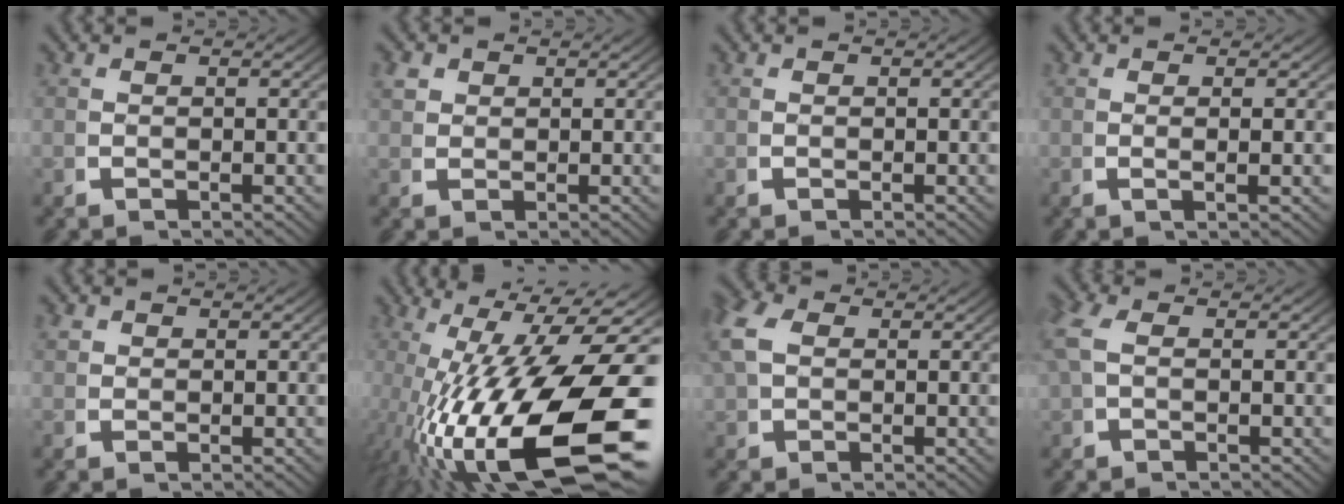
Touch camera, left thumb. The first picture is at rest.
{"total": 1.8, "force": [1.2, 1.2, 0.7], "torque": [-0.014, 0.001, 0.025]}
{"total": 0.0}
{"total": 1.6, "force": [0.3, -0.2, 1.5], "torque": [-0.034, 0.000, 0.005]}
{"total": 1.1, "force": [0.7, 0.8, 0.4], "torque": [-0.010, -0.003, 0.016]}
{"total": 21.3, "force": [-3.5, 11.2, 17.7], "torque": [-0.317, -0.060, -0.019]}
{"total": 3.5, "force": [1.2, 2.5, 2.1], "torque": [-0.060, -0.003, 0.026]}
{"total": 1.9, "force": [0.2, 1.1, 1.5], "torque": [-0.052, 0.000, 0.008]}